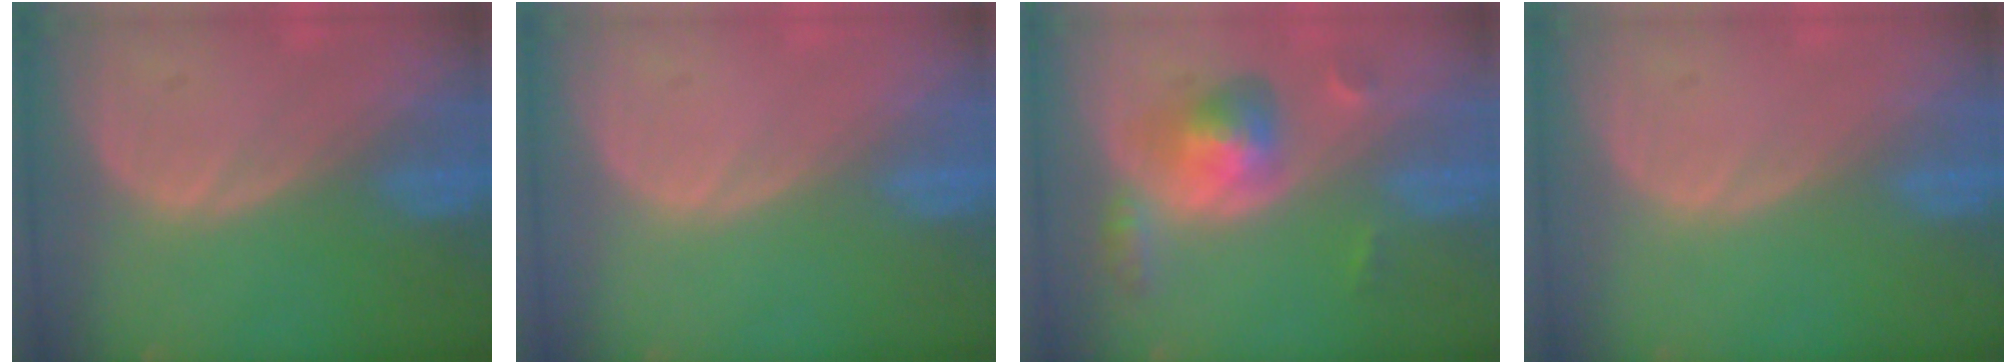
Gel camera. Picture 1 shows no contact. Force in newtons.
{"total": 0.0}
{"total": 5.9, "press": 5.6, "slide": 1.8}
{"total": 0.0}